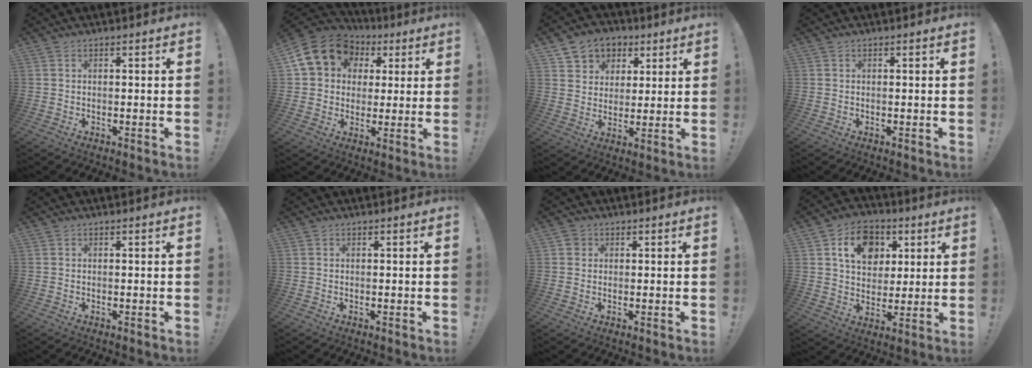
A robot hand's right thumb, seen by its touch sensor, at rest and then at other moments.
{"total": 16.5, "force": [6.2, 13.2, 7.8], "torque": [-0.117, -0.017, 0.127]}
{"total": 8.0, "force": [3.6, 7.0, 1.6], "torque": [-0.021, -0.026, 0.073]}
{"total": 0.0}
{"total": 0.0}
{"total": 0.0}
{"total": 1.8, "force": [0.7, 1.6, 0.4], "torque": [-0.003, 0.001, 0.013]}
{"total": 13.6, "force": [5.3, 10.4, 7.0], "torque": [-0.106, -0.010, 0.103]}